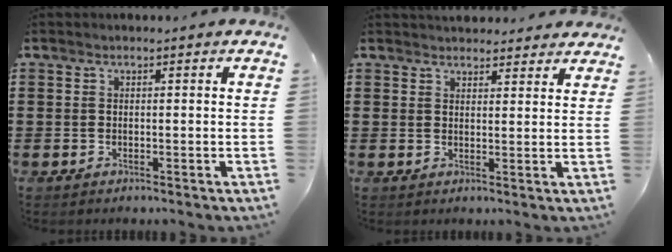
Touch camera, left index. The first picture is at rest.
{"total": 2.7, "force": [2.7, 0.5, 0.1], "torque": [-0.008, -0.006, 0.051]}